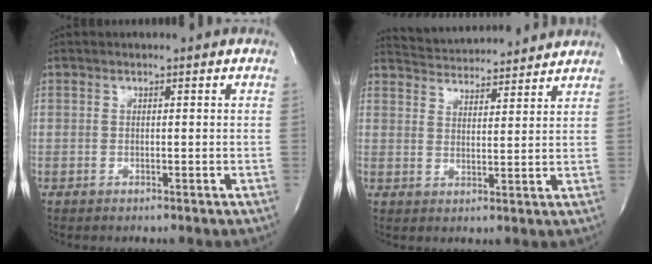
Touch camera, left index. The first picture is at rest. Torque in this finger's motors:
{"motor_torque": [-0.35, -0.12, 0.07, 0.04]}